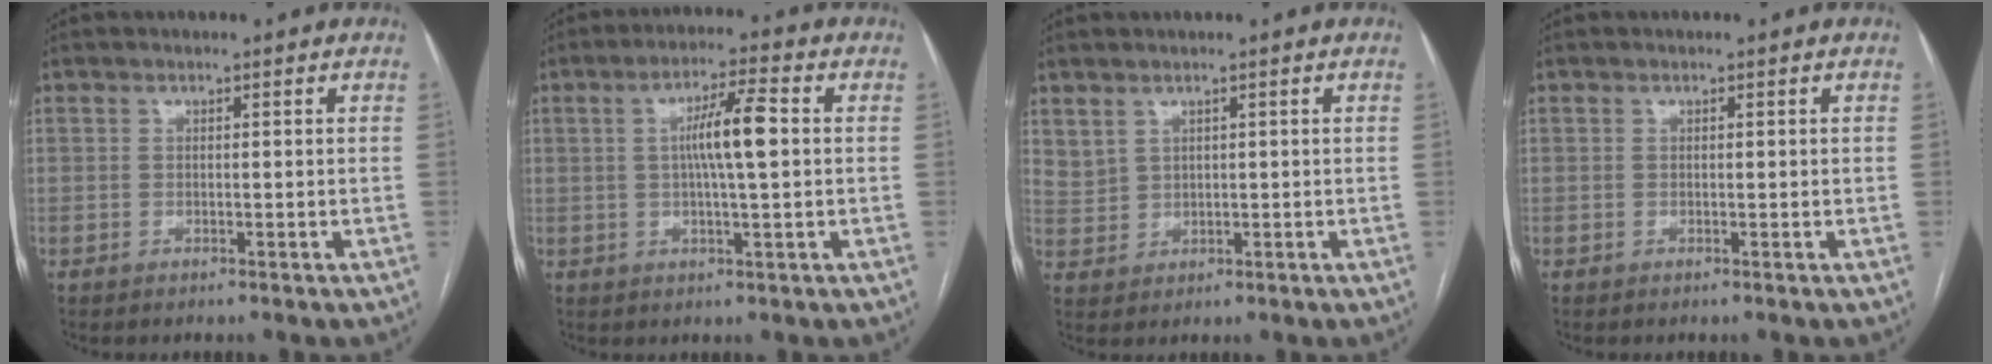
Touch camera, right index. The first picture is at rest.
{"total": 7.4, "force": [0.8, 0.5, 7.3], "torque": [-0.130, 0.007, 0.008]}
{"total": 3.1, "force": [2.3, 1.8, 0.7], "torque": [-0.014, 0.002, 0.057]}
{"total": 0.0}